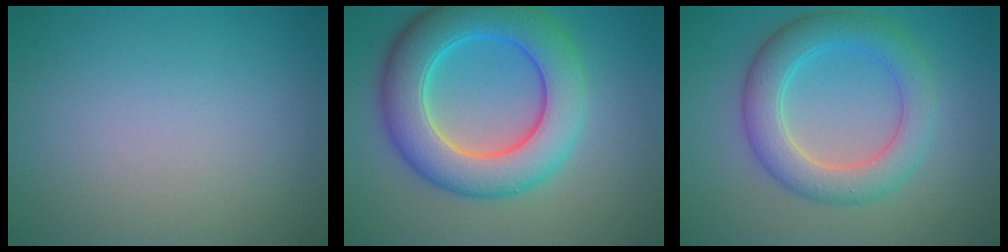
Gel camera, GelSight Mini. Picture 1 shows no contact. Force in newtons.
{"total": 8.9, "press": 8.8, "slide": 0.3}
{"total": 5.3, "press": 5.3, "slide": 0.2}